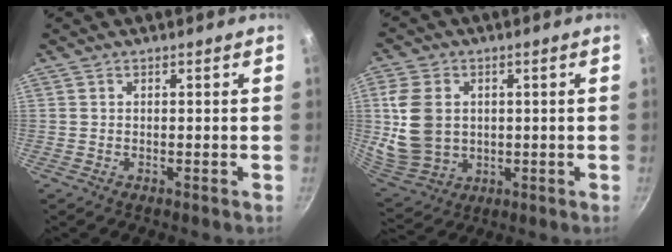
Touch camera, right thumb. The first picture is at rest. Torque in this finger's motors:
{"motor_torque": [1.02, 1.48, 0.65, -0.84, 0.35]}